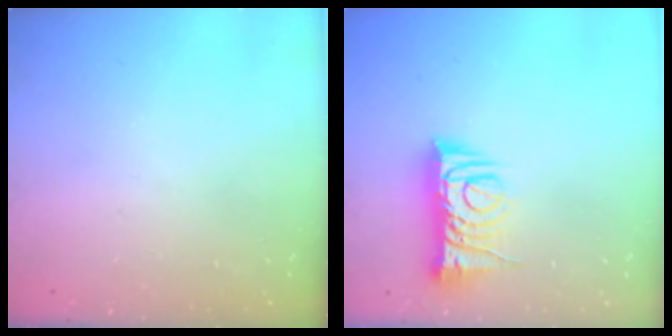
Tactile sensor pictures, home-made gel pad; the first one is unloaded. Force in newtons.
{"total": 9.9, "press": 9.9, "slide": 1.1}